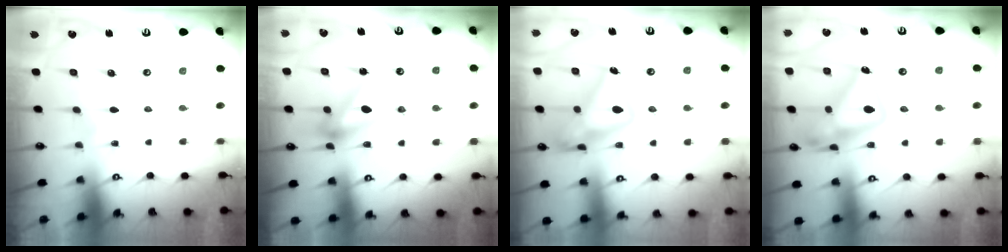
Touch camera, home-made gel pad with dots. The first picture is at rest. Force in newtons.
{"total": 11.0, "press": 10.9, "slide": 0.7}
{"total": 17.6, "press": 17.6, "slide": 1.4}
{"total": 17.6, "press": 17.5, "slide": 1.3}